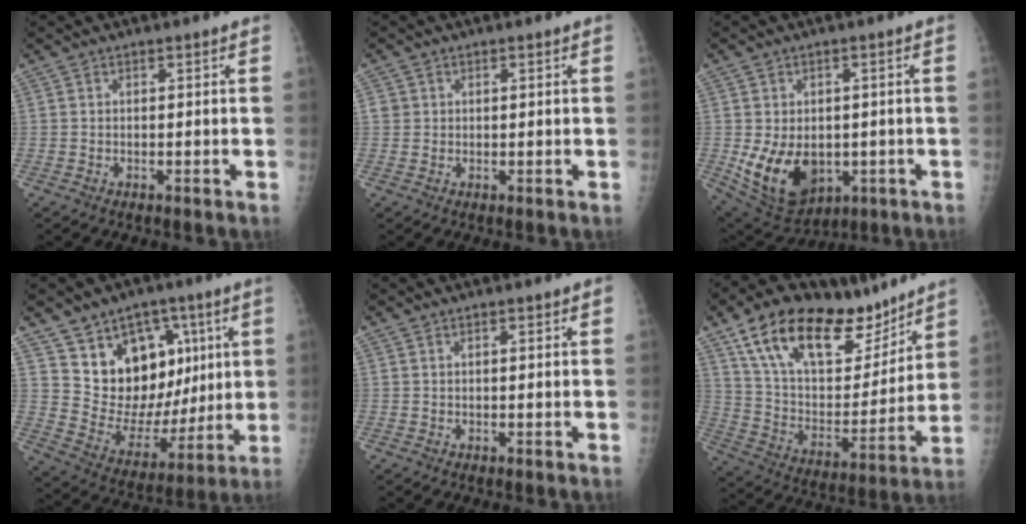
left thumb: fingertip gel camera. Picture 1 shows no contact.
{"total": 1.2, "force": [0.4, 1.1, 0.3], "torque": [0.006, 0.000, 0.004]}
{"total": 12.6, "force": [-2.2, 9.1, 8.5], "torque": [-0.122, -0.007, -0.007]}
{"total": 18.6, "force": [6.9, 12.8, 11.5], "torque": [-0.123, -0.023, 0.133]}
{"total": 0.9, "force": [0.5, 0.2, 0.7], "torque": [-0.010, 0.002, 0.004]}
{"total": 25.6, "force": [16.8, 12.3, 14.9], "torque": [-0.208, -0.045, 0.287]}